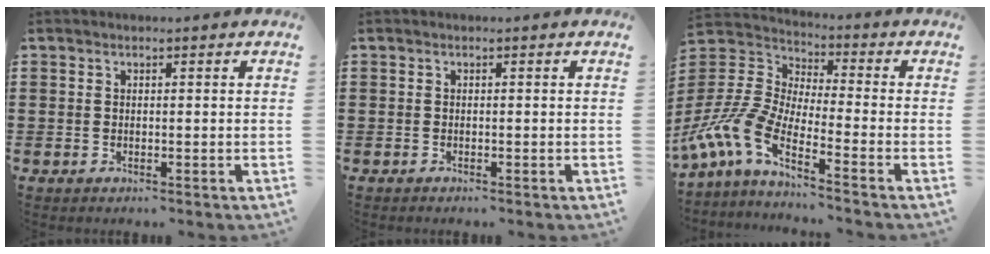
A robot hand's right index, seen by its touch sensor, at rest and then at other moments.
{"total": 0.0}
{"total": 7.5, "force": [-5.4, 2.6, 4.6], "torque": [-0.152, -0.020, -0.122]}